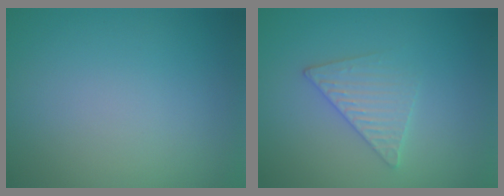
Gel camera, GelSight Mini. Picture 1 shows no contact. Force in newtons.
{"total": 2.6, "press": 2.6, "slide": 0.3}